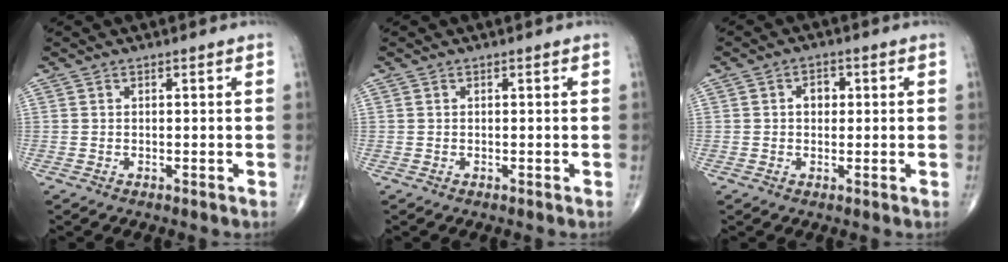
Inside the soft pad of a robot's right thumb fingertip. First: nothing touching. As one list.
[{"total": 0.0}, {"total": 2.9, "force": [0.4, 2.2, 1.9], "torque": [-0.016, 0.008, 0.002]}]